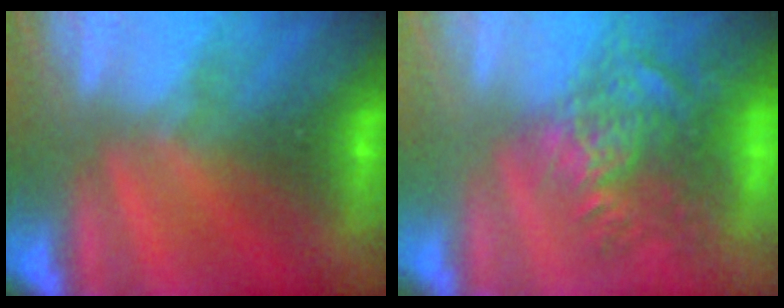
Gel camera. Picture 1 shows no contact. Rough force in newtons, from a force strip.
{"total": 7.9}